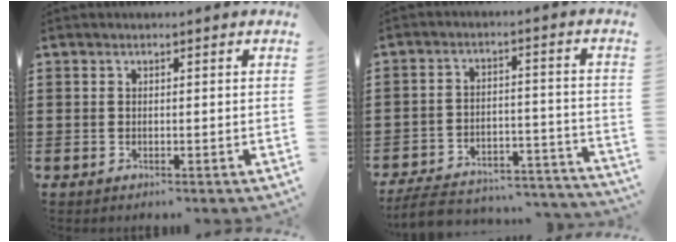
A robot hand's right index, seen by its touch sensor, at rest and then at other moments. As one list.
[{"total": 6.7, "force": [-6.3, 1.2, 2.0], "torque": [-0.037, 0.011, -0.124]}]